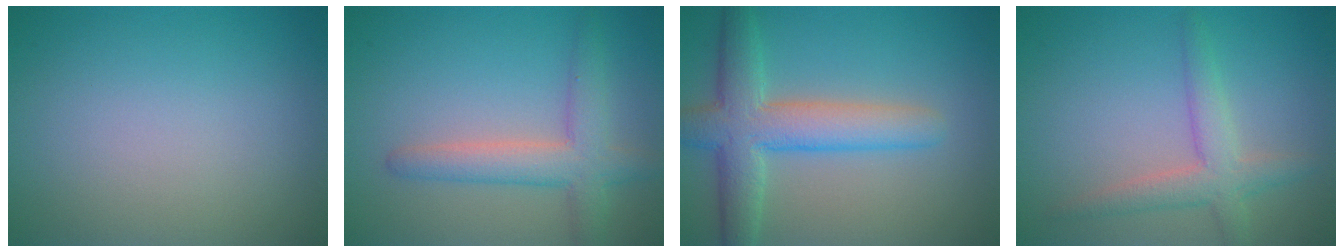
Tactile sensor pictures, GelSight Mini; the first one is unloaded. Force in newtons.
{"total": 4.3, "press": 4.3, "slide": 0.1}
{"total": 6.3, "press": 6.3, "slide": 0.2}
{"total": 3.3, "press": 3.3, "slide": 0.2}